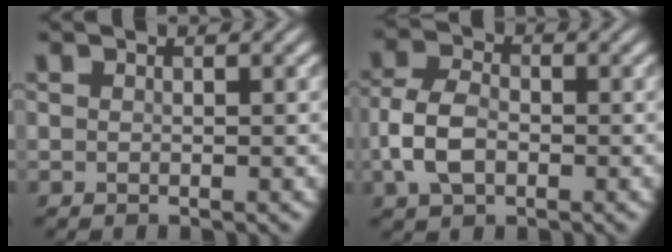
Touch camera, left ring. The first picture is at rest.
{"total": 4.3, "force": [-1.2, 2.9, 3.1], "torque": [-0.068, 0.003, -0.029]}